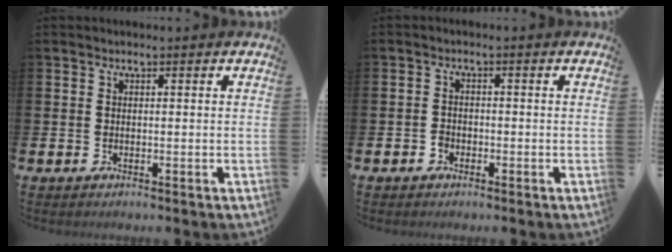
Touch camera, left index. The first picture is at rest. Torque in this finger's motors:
{"motor_torque": [-0.08, 0.04, -0.02, 0.00]}